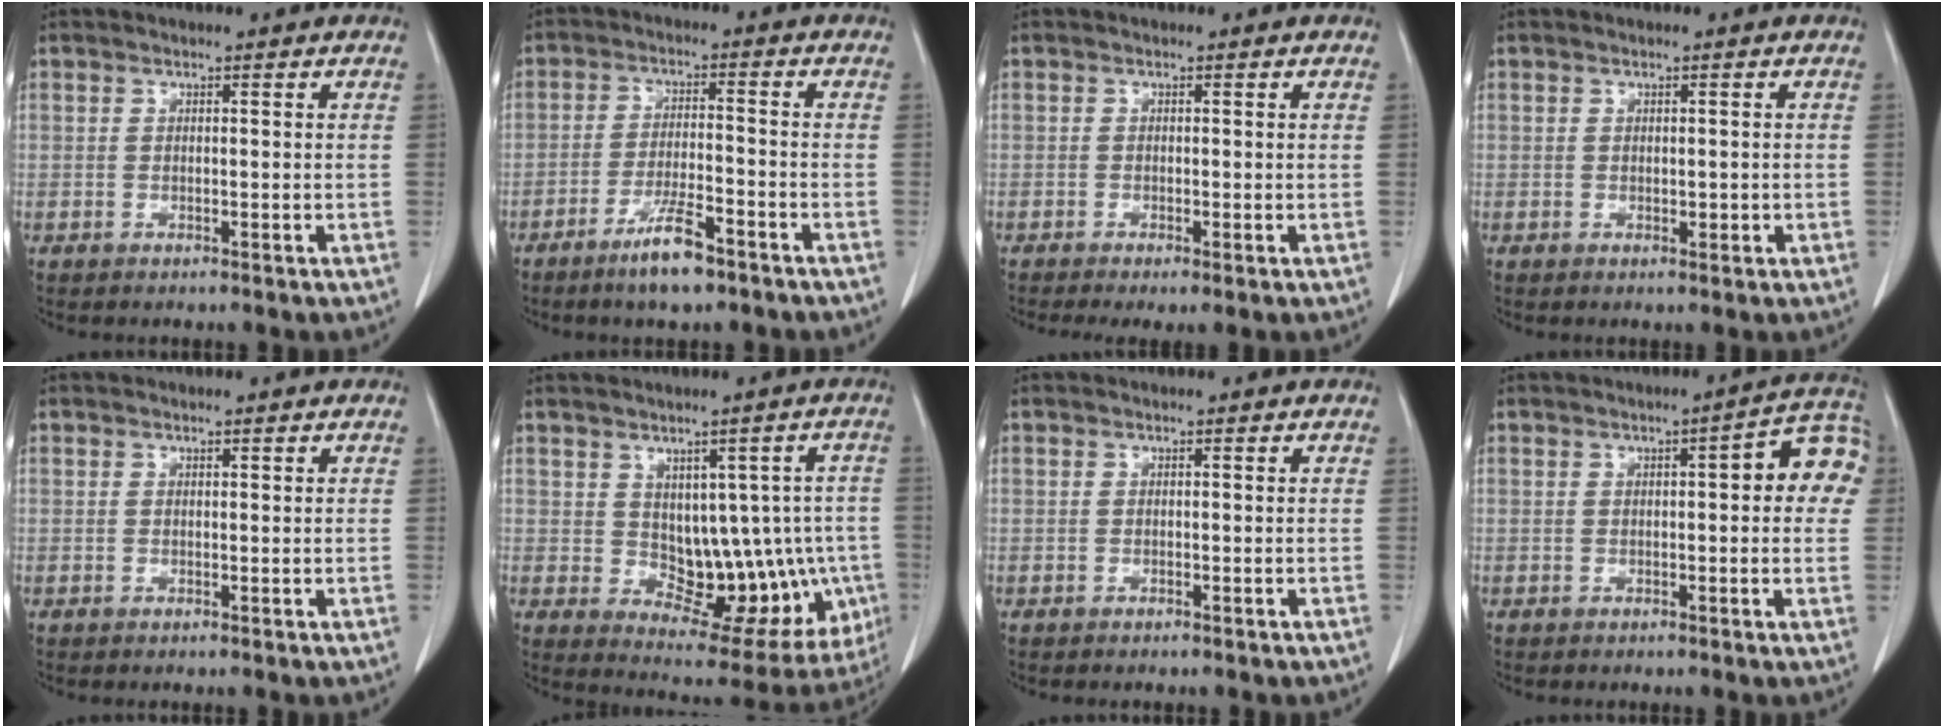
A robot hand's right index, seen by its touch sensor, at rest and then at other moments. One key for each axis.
{"total": 6.9, "fx": -4.8, "fy": 1.0, "fz": 4.9, "tx": -0.095, "ty": -0.007, "tz": -0.082}
{"total": 2.8, "fx": -1.5, "fy": 0.7, "fz": 2.3, "tx": -0.038, "ty": -0.010, "tz": -0.023}
{"total": 1.2, "fx": -0.1, "fy": 0.7, "fz": 0.9, "tx": -0.009, "ty": -0.001, "tz": 0.000}
{"total": 0.0}
{"total": 13.8, "fx": -0.9, "fy": 7.5, "fz": 11.5, "tx": -0.124, "ty": 0.015, "tz": 0.014}
{"total": 0.0}
{"total": 8.0, "fx": 1.4, "fy": 2.0, "fz": 7.6, "tx": -0.086, "ty": 0.027, "tz": 0.008}